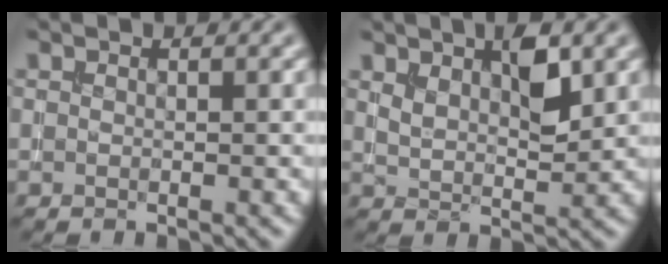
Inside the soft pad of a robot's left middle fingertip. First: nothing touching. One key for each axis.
{"total": 3.8, "fx": 2.0, "fy": 1.5, "fz": 2.9, "tx": -0.054, "ty": -0.002, "tz": 0.037}